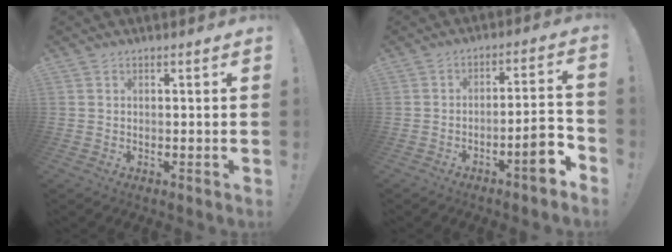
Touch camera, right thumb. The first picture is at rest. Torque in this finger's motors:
{"motor_torque": [-0.01, 1.89, 2.20, -0.56, 0.90]}